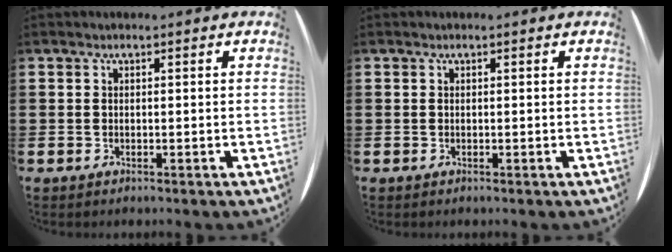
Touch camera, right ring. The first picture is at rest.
{"total": 0.0}